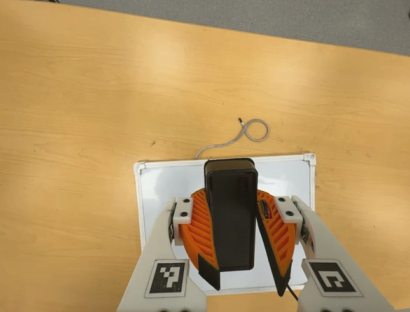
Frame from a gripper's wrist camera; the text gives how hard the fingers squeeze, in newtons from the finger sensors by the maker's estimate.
{"total": 11.5, "left": 11.4, "right": 11.5}